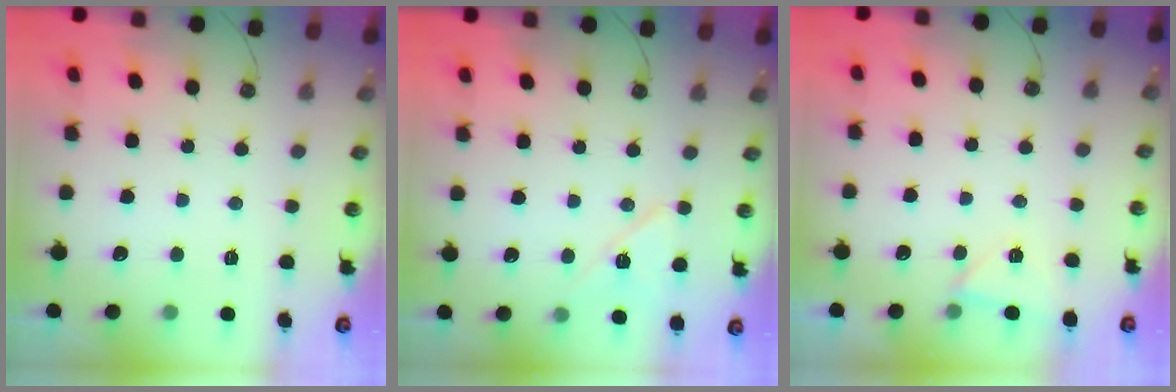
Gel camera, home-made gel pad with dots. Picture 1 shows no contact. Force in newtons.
{"total": 9.0, "press": 9.0, "slide": 0.6}
{"total": 4.0, "press": 2.3, "slide": 3.2}